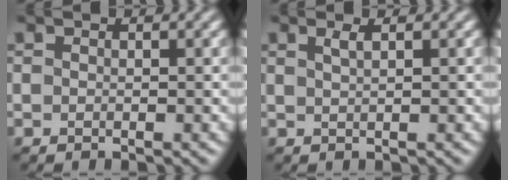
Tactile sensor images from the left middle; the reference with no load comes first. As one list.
[{"total": 1.2, "force": [0.7, 0.4, 1.0], "torque": [-0.012, 0.003, 0.010]}]